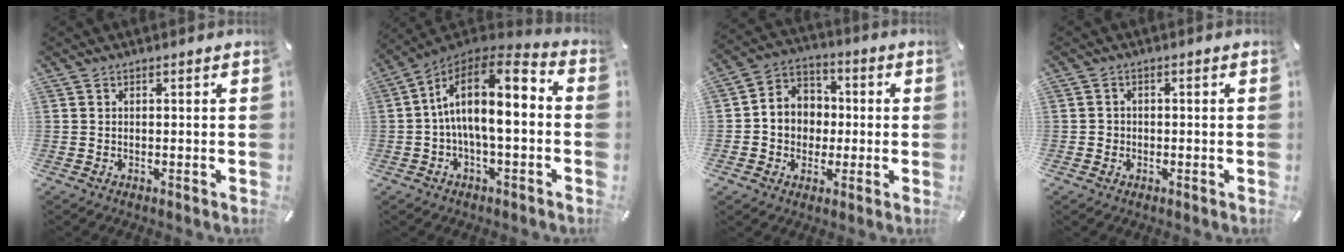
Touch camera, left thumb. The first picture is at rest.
{"total": 14.5, "force": [-0.5, 6.6, 12.9], "torque": [-0.224, 0.003, -0.009]}
{"total": 8.2, "force": [-1.3, 7.9, 1.7], "torque": [-0.045, 0.017, -0.025]}
{"total": 1.8, "force": [-0.5, 1.7, 0.5], "torque": [-0.008, 0.006, -0.014]}